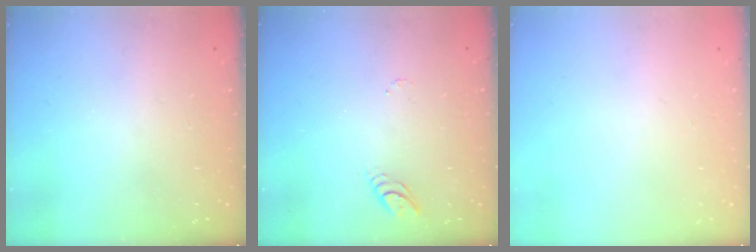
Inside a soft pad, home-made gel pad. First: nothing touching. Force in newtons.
{"total": 3.5, "press": 3.5, "slide": 0.5}
{"total": 0.0}